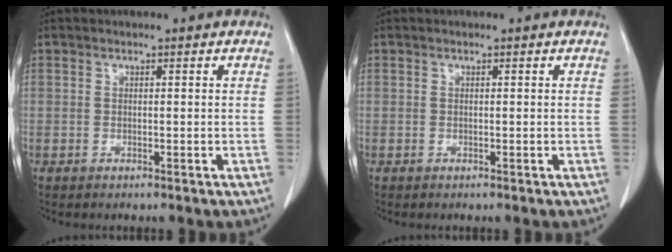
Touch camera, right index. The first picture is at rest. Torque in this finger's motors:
{"motor_torque": [0.01, 0.00, 0.00, 0.00]}